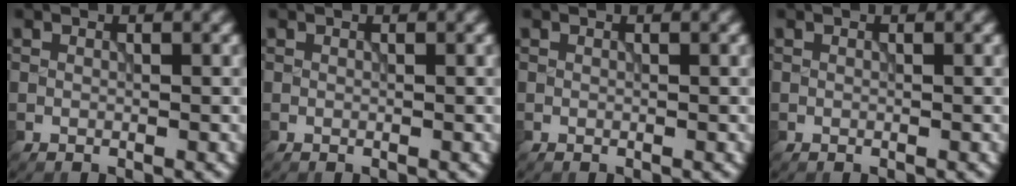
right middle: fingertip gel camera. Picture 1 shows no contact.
{"total": 0.0}
{"total": 0.0}
{"total": 0.0}